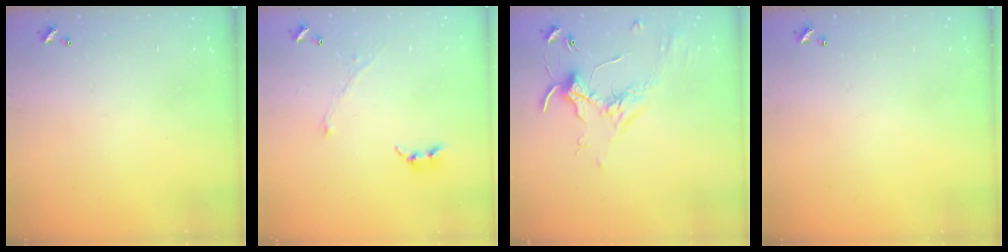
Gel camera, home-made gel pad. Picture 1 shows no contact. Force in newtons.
{"total": 2.9, "press": 2.9, "slide": 0.4}
{"total": 1.7, "press": 1.7, "slide": 0.4}
{"total": 0.0}